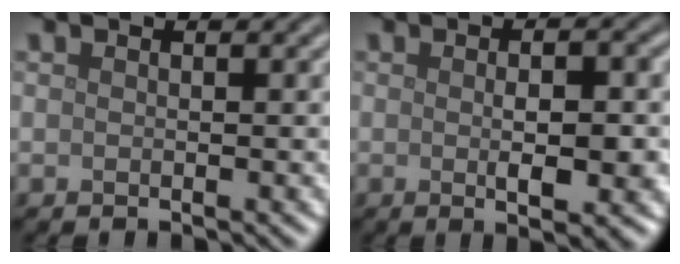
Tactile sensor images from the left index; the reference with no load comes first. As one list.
[{"total": 4.3, "force": [-0.2, 1.1, 4.1], "torque": [-0.065, -0.003, 0.000]}]